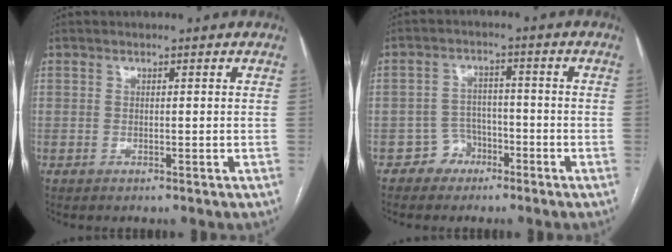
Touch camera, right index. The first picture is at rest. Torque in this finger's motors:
{"motor_torque": [-0.30, -0.03, -0.57, -0.21]}